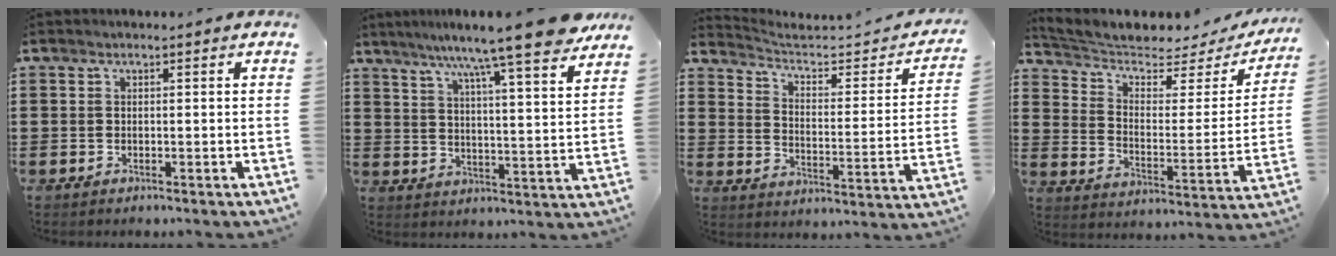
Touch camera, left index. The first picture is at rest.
{"total": 11.3, "force": [9.4, -0.5, 6.2], "torque": [-0.126, -0.054, 0.151]}
{"total": 3.7, "force": [3.3, 0.9, 1.4], "torque": [-0.041, -0.028, 0.046]}
{"total": 4.1, "force": [3.3, 1.7, 1.7], "torque": [-0.057, -0.029, 0.051]}